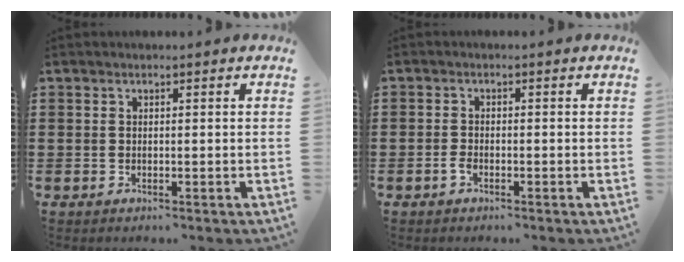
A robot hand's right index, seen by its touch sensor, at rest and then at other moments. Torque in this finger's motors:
{"motor_torque": [-0.23, 1.78, -0.06, -0.08]}